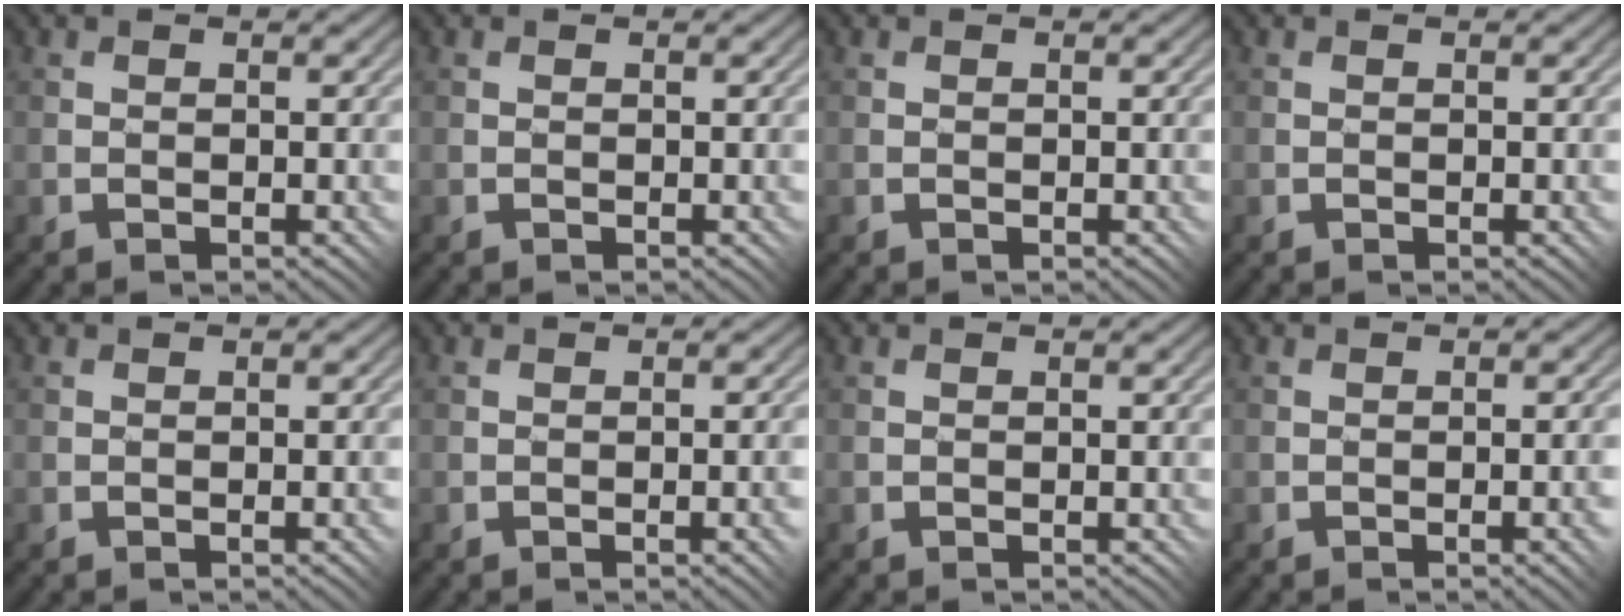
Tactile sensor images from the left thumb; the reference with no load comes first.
{"total": 0.0}
{"total": 0.0}
{"total": 0.0}
{"total": 1.3, "force": [-0.5, 0.6, 1.1], "torque": [-0.013, -0.002, -0.004]}
{"total": 3.7, "force": [-1.5, 1.8, 2.8], "torque": [-0.030, -0.002, -0.011]}
{"total": 0.0}
{"total": 4.2, "force": [-1.9, 1.9, 3.2], "torque": [-0.034, 0.000, -0.015]}